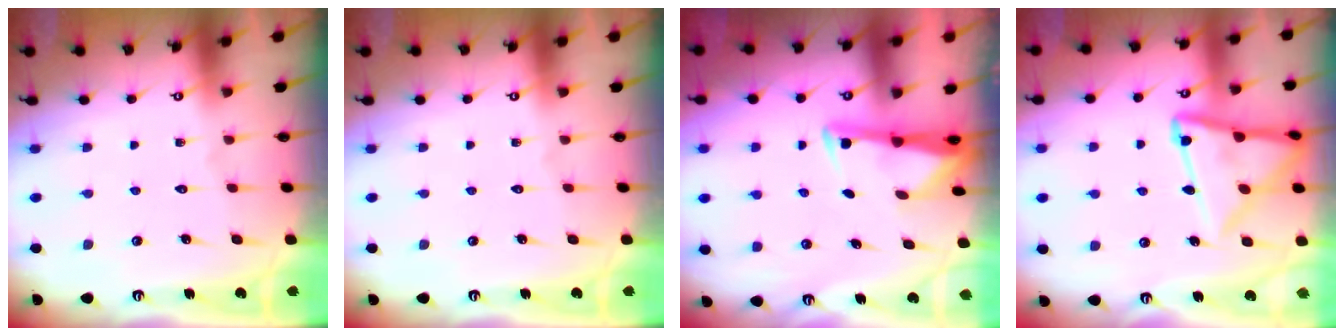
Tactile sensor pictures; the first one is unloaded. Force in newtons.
{"total": 0.0}
{"total": 3.0, "press": 3.0, "slide": 0.4}
{"total": 14.2, "press": 14.2, "slide": 1.2}